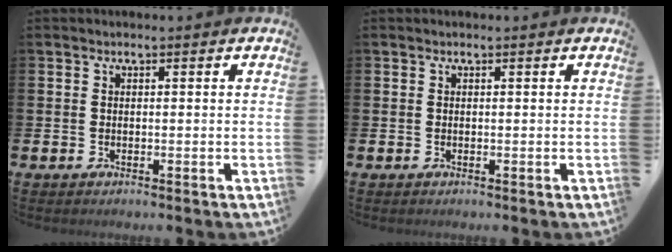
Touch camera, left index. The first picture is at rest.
{"total": 0.0}